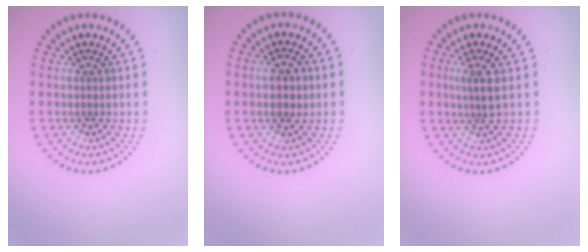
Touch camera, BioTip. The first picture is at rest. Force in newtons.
{"total": 2.5, "press": 2.5, "slide": 0.2}
{"total": 2.2, "press": 1.7, "slide": 1.4}